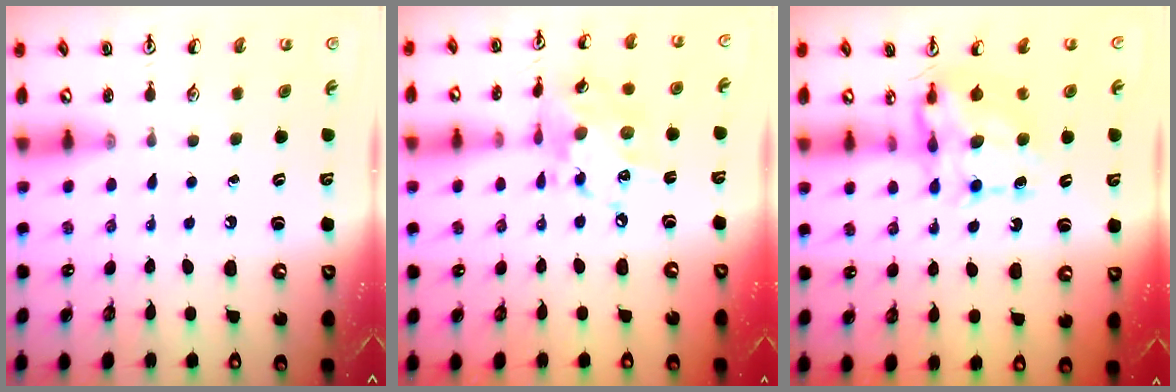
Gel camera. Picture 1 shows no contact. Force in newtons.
{"total": 14.8, "press": 14.8, "slide": 1.1}
{"total": 9.2, "press": 9.2, "slide": 0.7}